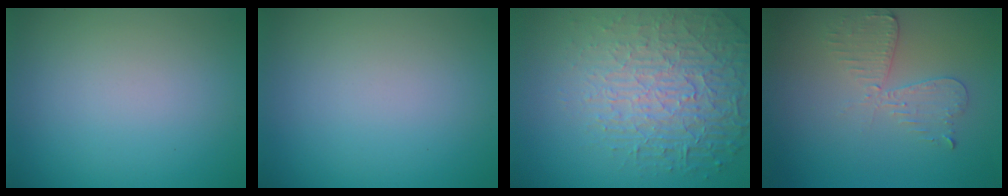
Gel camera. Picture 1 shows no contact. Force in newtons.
{"total": 0.0}
{"total": 7.2, "press": 5.3, "slide": 4.8}
{"total": 2.7, "press": 2.4, "slide": 1.1}